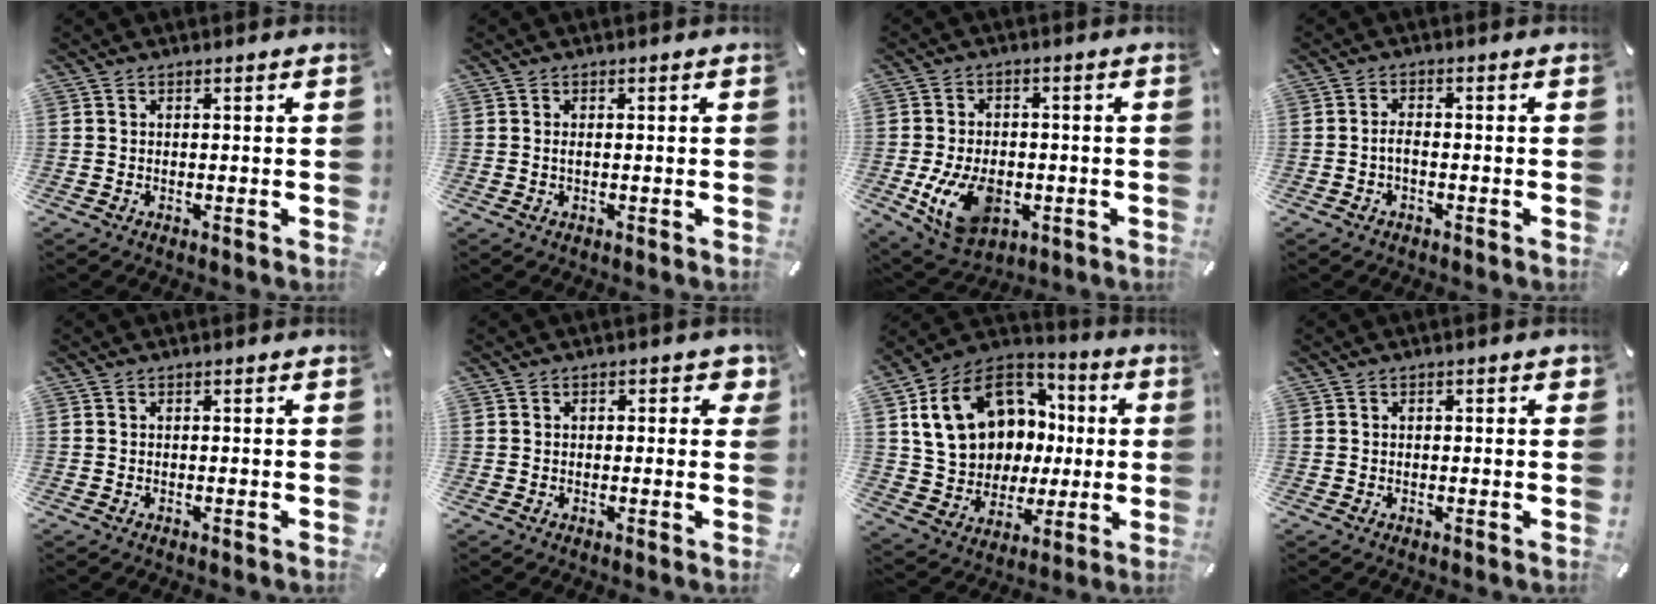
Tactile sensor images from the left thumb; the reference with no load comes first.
{"total": 0.9, "force": [0.0, 0.4, 0.9], "torque": [-0.018, 0.001, -0.001]}
{"total": 12.8, "force": [-3.4, 8.8, 8.6], "torque": [-0.164, -0.001, -0.059]}
{"total": 2.4, "force": [-1.0, 1.1, 1.8], "torque": [-0.042, 0.003, -0.021]}
{"total": 0.0}
{"total": 2.6, "force": [0.6, 1.6, 2.0], "torque": [-0.016, -0.001, 0.004]}
{"total": 19.7, "force": [4.8, 16.0, 10.5], "torque": [-0.204, -0.014, 0.104]}
{"total": 0.9, "force": [0.1, 0.5, 0.7], "torque": [-0.005, 0.000, -0.001]}